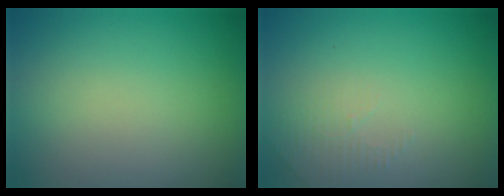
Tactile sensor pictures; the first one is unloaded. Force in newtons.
{"total": 1.5, "press": 1.5, "slide": 0.4}